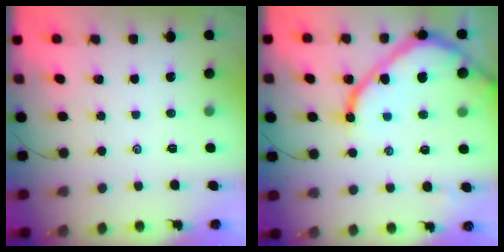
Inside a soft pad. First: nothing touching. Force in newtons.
{"total": 13.2, "press": 13.1, "slide": 1.3}